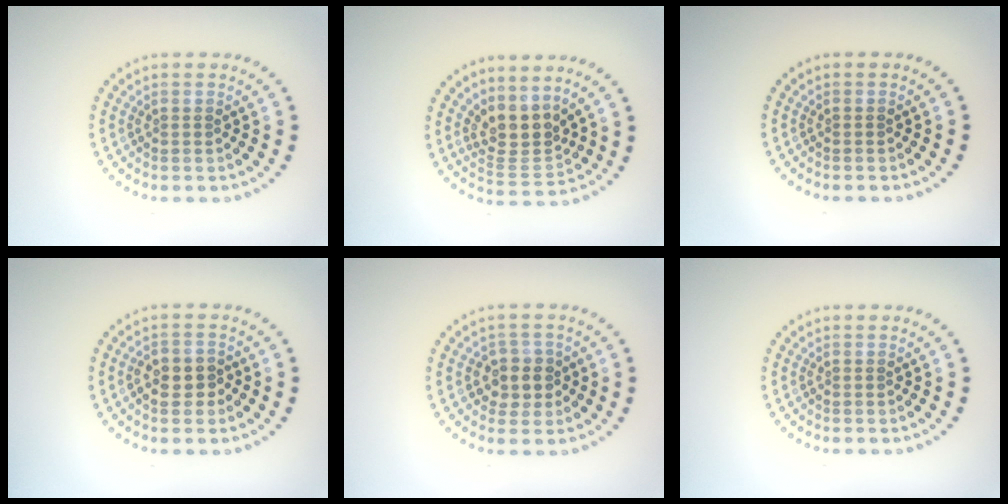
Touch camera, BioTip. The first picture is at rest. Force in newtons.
{"total": 3.4, "press": 2.6, "slide": 2.3}
{"total": 0.0}
{"total": 1.9, "press": 1.8, "slide": 0.6}
{"total": 2.6, "press": 2.5, "slide": 0.8}
{"total": 0.0}